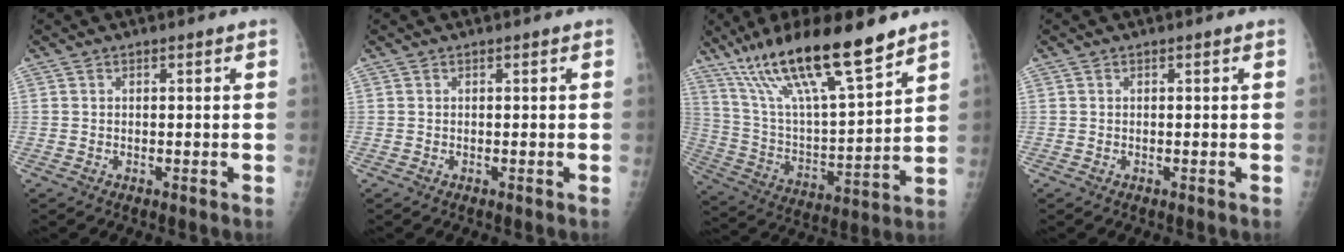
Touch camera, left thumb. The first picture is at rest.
{"total": 0.0}
{"total": 22.4, "force": [15.5, 4.1, 15.7], "torque": [-0.267, -0.054, 0.283]}
{"total": 0.0}